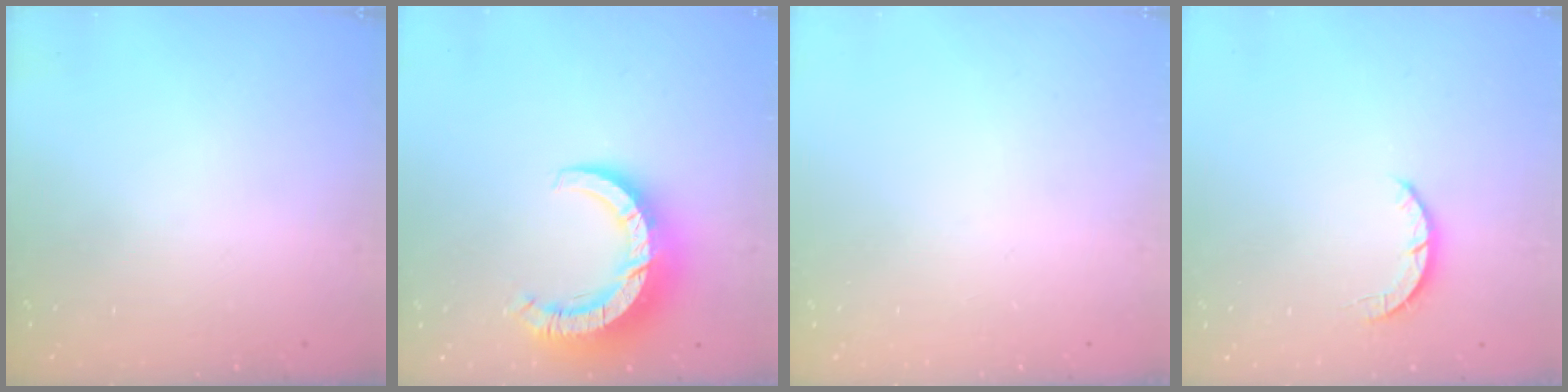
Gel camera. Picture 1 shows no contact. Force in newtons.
{"total": 11.6, "press": 11.5, "slide": 1.3}
{"total": 0.0}
{"total": 2.5, "press": 2.4, "slide": 0.4}